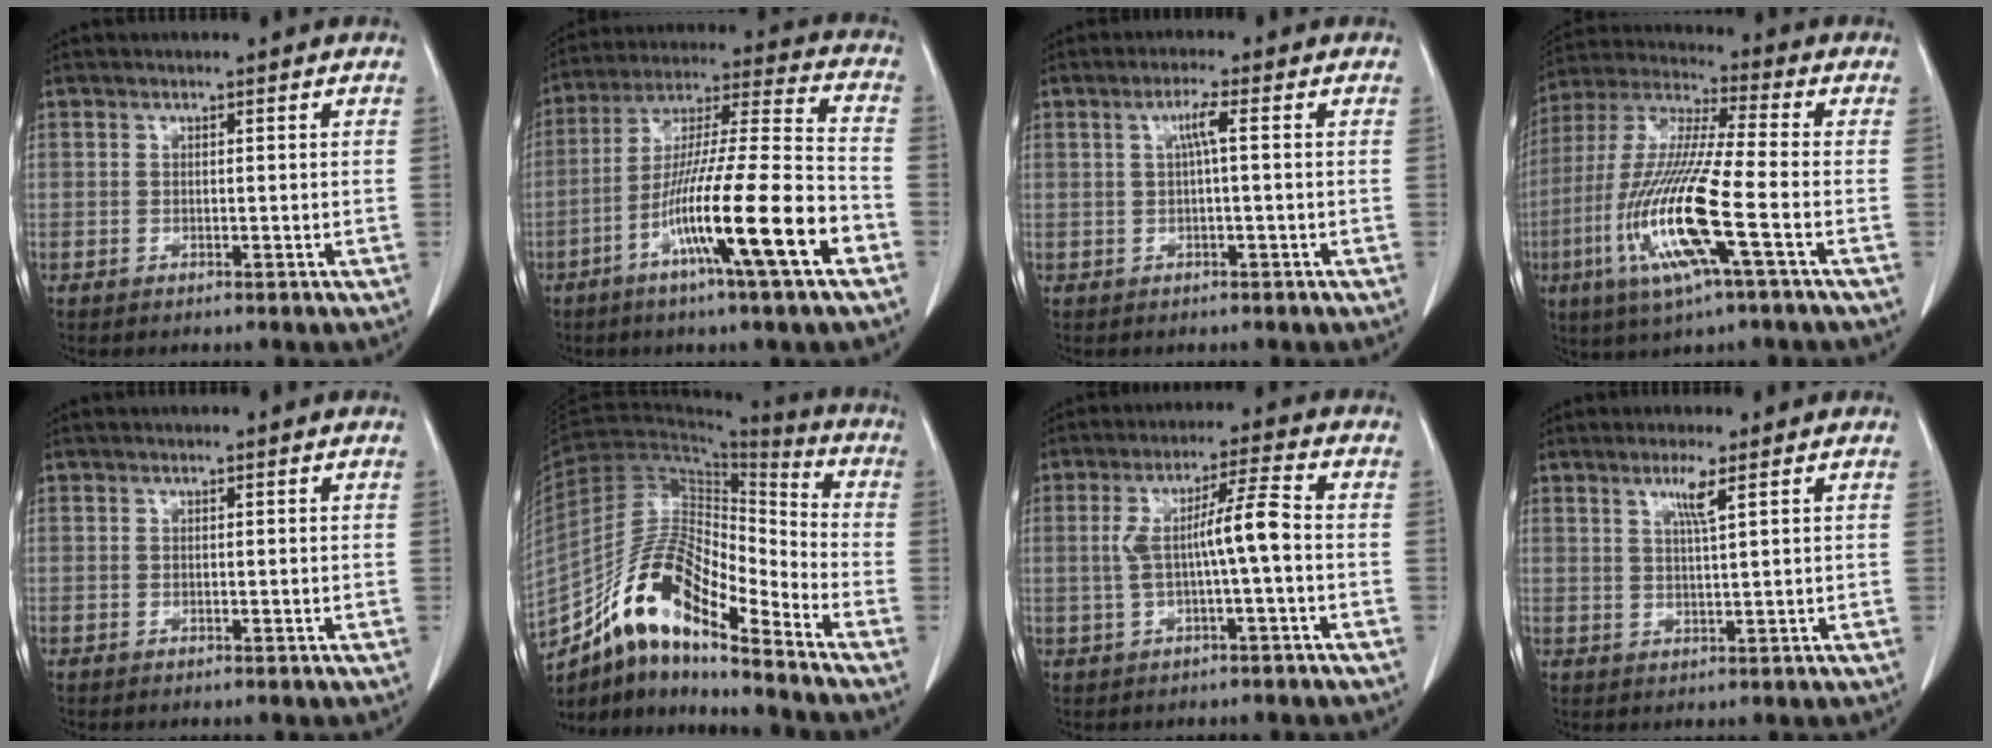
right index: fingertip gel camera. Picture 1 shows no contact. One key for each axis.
{"total": 18.3, "fx": -8.0, "fy": -0.1, "fz": 16.5, "tx": -0.296, "ty": -0.016, "tz": -0.141}
{"total": 2.7, "fx": 0.4, "fy": -0.2, "fz": 2.7, "tx": -0.052, "ty": 0.005, "tz": 0.009}
{"total": 16.4, "fx": -5.3, "fy": 0.5, "fz": 15.5, "tx": -0.330, "ty": -0.018, "tz": -0.106}
{"total": 0.0}
{"total": 15.2, "fx": -10.9, "fy": 3.4, "fz": 10.1, "tx": -0.188, "ty": 0.029, "tz": -0.193}
{"total": 7.1, "fx": -0.5, "fy": 0.2, "fz": 7.1, "tx": -0.135, "ty": 0.022, "tz": -0.007}
{"total": 3.2, "fx": 1.7, "fy": -0.6, "fz": 2.7, "tx": -0.055, "ty": -0.003, "tz": 0.034}